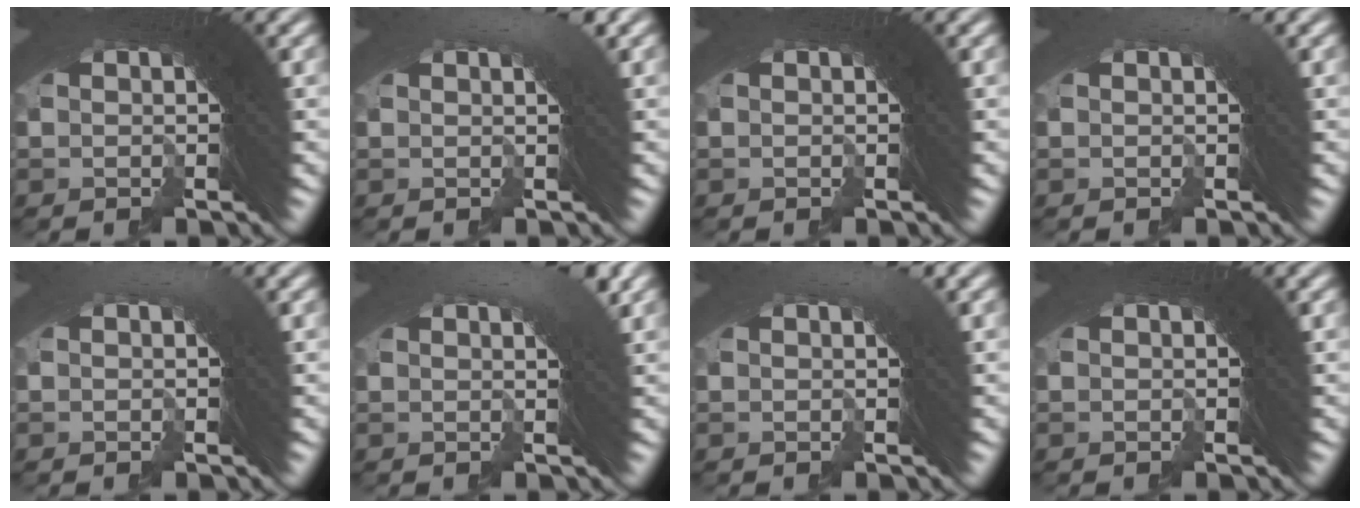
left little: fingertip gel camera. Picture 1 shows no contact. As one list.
[{"total": 2.7, "force": [1.5, 0.6, 2.2], "torque": [-0.016, 0.022, 0.013]}, {"total": 0.7, "force": [0.4, -0.6, 0.0], "torque": [0.006, 0.005, 0.008]}, {"total": 1.1, "force": [0.7, 0.3, 0.8], "torque": [-0.002, 0.015, 0.003]}, {"total": 0.5, "force": [0.3, 0.3, 0.3], "torque": [0.004, 0.013, -0.004]}, {"total": 3.7, "force": [1.7, 1.1, 3.1], "torque": [-0.025, 0.022, 0.015]}, {"total": 1.6, "force": [1.0, 0.2, 1.2], "torque": [-0.004, 0.018, 0.007]}, {"total": 1.0, "force": [0.6, -0.8, 0.0], "torque": [0.009, 0.008, 0.012]}]